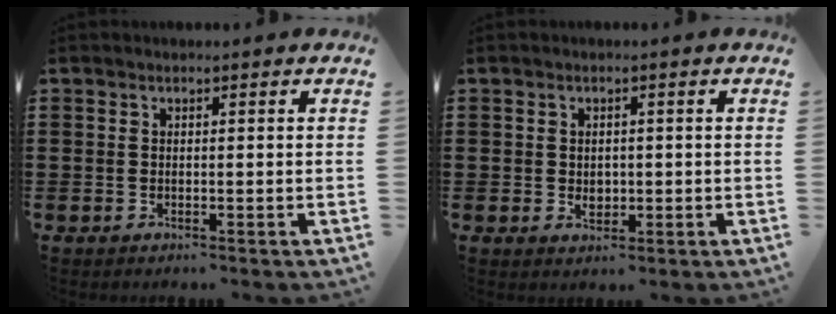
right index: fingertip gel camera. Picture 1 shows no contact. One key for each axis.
{"total": 1.8, "fx": 0.0, "fy": 1.4, "fz": 1.1, "tx": -0.015, "ty": 0.003, "tz": -0.002}